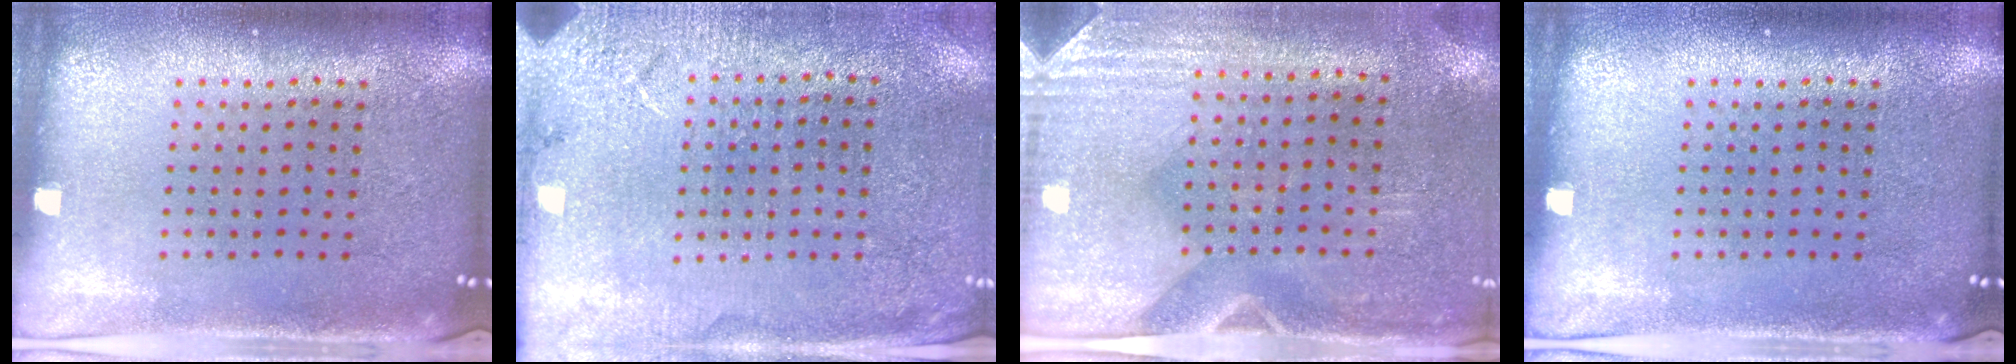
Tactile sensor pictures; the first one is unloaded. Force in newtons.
{"total": 2.6, "press": 2.6, "slide": 0.2}
{"total": 2.9, "press": 2.5, "slide": 1.4}
{"total": 0.0}